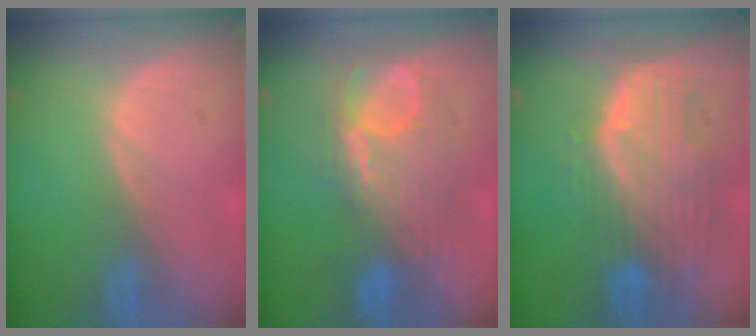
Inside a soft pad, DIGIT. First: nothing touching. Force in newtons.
{"total": 8.3, "press": 8.3, "slide": 0.2}
{"total": 10.5, "press": 9.1, "slide": 5.3}